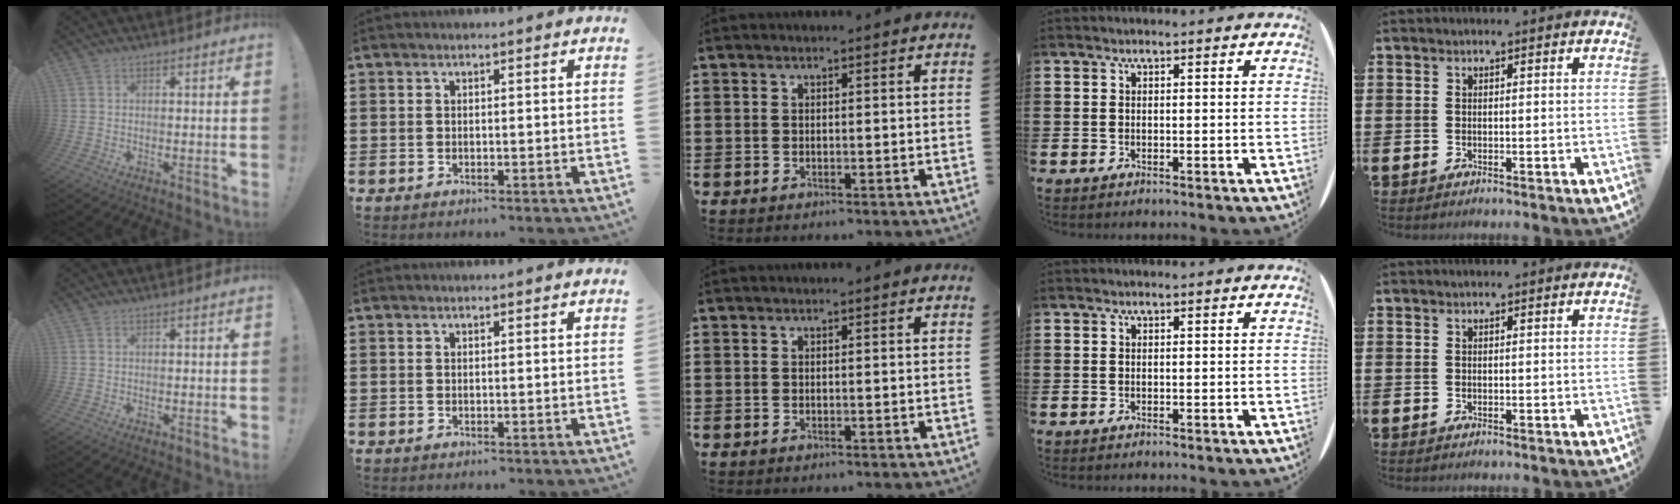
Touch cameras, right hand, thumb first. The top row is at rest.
{}